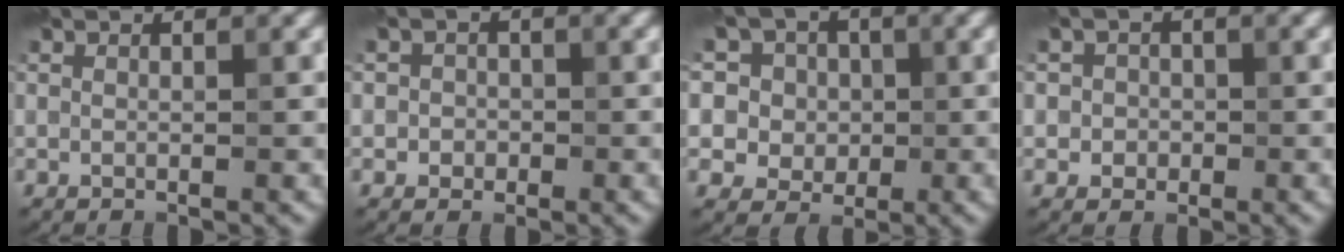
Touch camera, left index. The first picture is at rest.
{"total": 1.7, "force": [-0.2, 1.6, 0.4], "torque": [0.012, -0.002, -0.011]}
{"total": 9.1, "force": [3.8, 7.5, 3.5], "torque": [-0.066, 0.020, 0.035]}
{"total": 2.2, "force": [0.1, 2.2, 0.6], "torque": [0.012, 0.002, -0.013]}